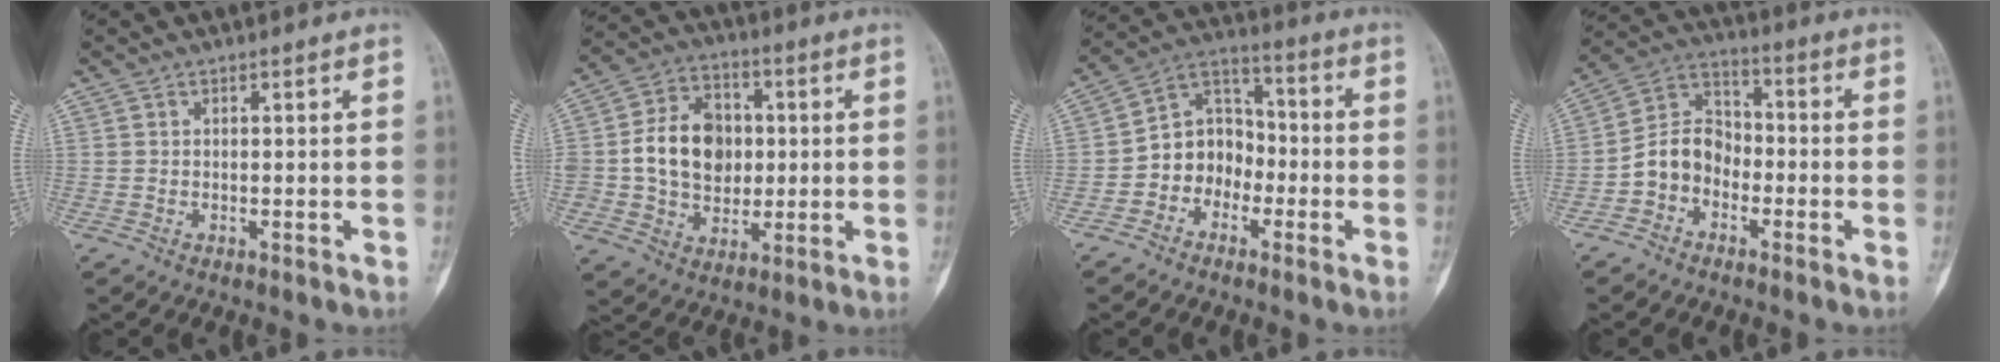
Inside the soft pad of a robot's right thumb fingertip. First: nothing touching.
{"total": 14.6, "force": [0.5, 11.5, 9.0], "torque": [-0.119, 0.017, 0.009]}
{"total": 9.6, "force": [-3.1, 8.0, 4.4], "torque": [-0.032, 0.054, -0.070]}
{"total": 8.8, "force": [-3.1, 7.0, 4.4], "torque": [-0.061, 0.045, -0.071]}